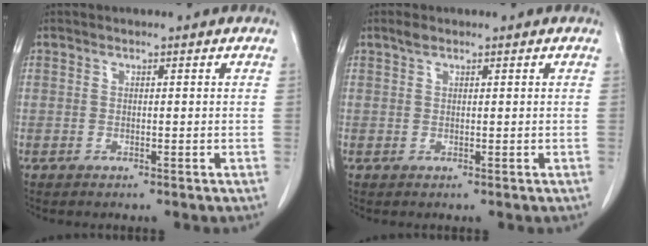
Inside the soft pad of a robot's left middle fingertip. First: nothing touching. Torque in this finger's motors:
{"motor_torque": [0.33, -0.28, -0.11, -0.02]}